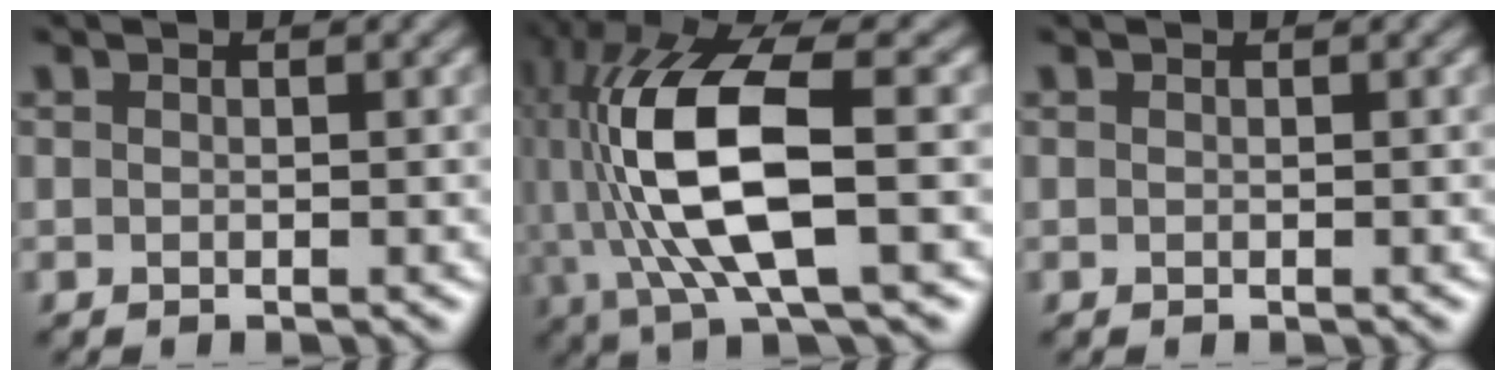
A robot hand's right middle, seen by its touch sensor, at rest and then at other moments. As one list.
[{"total": 12.0, "force": [0.0, 4.2, 11.3], "torque": [-0.235, -0.001, 0.004]}, {"total": 0.0}]